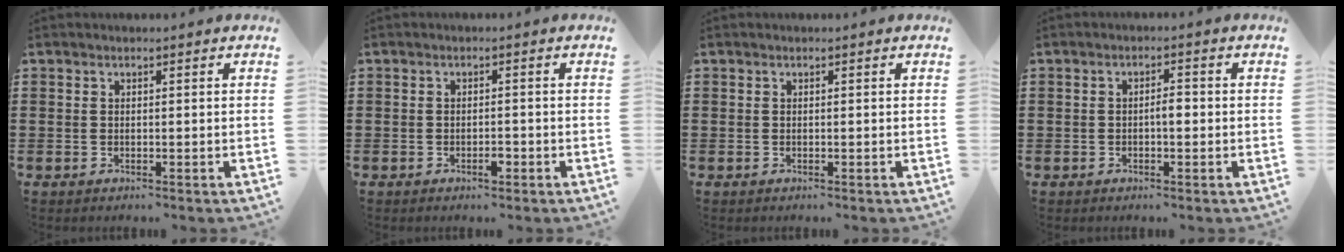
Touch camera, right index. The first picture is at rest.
{"total": 1.8, "force": [-0.9, 0.6, 1.4], "torque": [-0.027, 0.000, -0.016]}
{"total": 0.0}
{"total": 2.1, "force": [-0.4, 0.7, 1.9], "torque": [-0.036, 0.003, -0.008]}